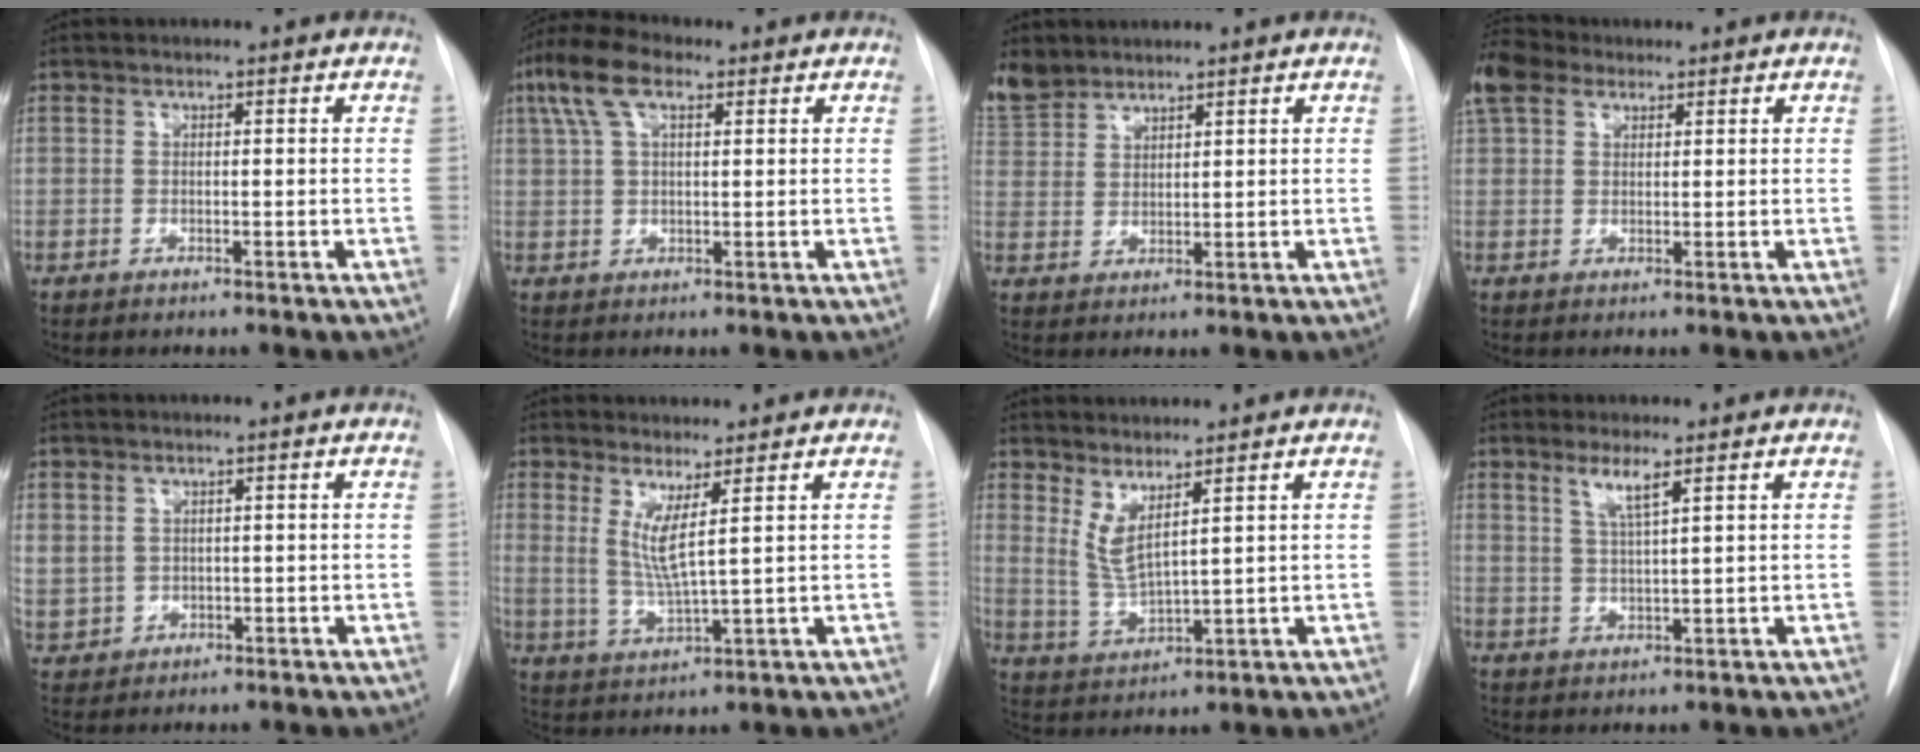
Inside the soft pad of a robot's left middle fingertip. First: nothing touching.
{"total": 8.1, "force": [3.8, 3.1, 6.4], "torque": [-0.146, 0.032, 0.073]}
{"total": 5.8, "force": [5.3, 2.2, 0.8], "torque": [-0.019, 0.009, 0.114]}
{"total": 5.6, "force": [3.8, 3.3, 2.4], "torque": [-0.070, 0.030, 0.080]}
{"total": 9.0, "force": [0.7, 8.5, 3.0], "torque": [-0.119, 0.011, 0.037]}
{"total": 5.0, "force": [2.1, -0.4, 4.5], "torque": [-0.094, -0.021, 0.046]}
{"total": 4.7, "force": [2.8, 0.3, 3.8], "torque": [-0.084, -0.023, 0.065]}
{"total": 3.5, "force": [2.1, -0.3, 2.7], "torque": [-0.059, -0.009, 0.042]}